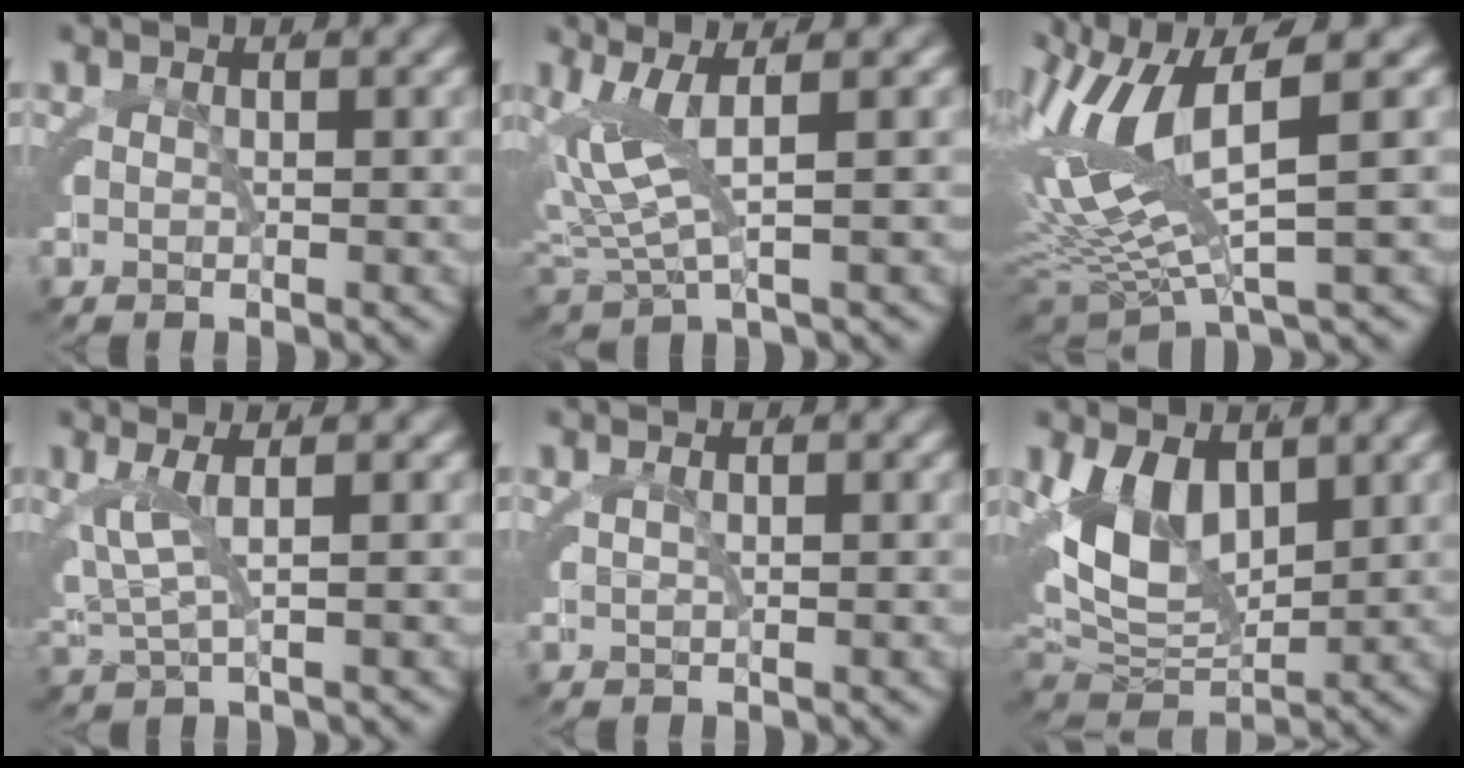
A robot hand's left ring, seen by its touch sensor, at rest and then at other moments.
{"total": 4.5, "force": [2.0, 1.0, 3.9], "torque": [-0.086, 0.001, 0.041]}
{"total": 8.6, "force": [1.1, 3.9, 7.6], "torque": [-0.152, -0.007, 0.027]}
{"total": 3.2, "force": [1.5, 0.0, 2.8], "torque": [-0.058, -0.002, 0.032]}
{"total": 0.9, "force": [0.5, -0.7, 0.2], "torque": [-0.002, 0.000, 0.014]}
{"total": 9.1, "force": [1.8, 6.3, 6.4], "torque": [-0.132, -0.009, 0.035]}